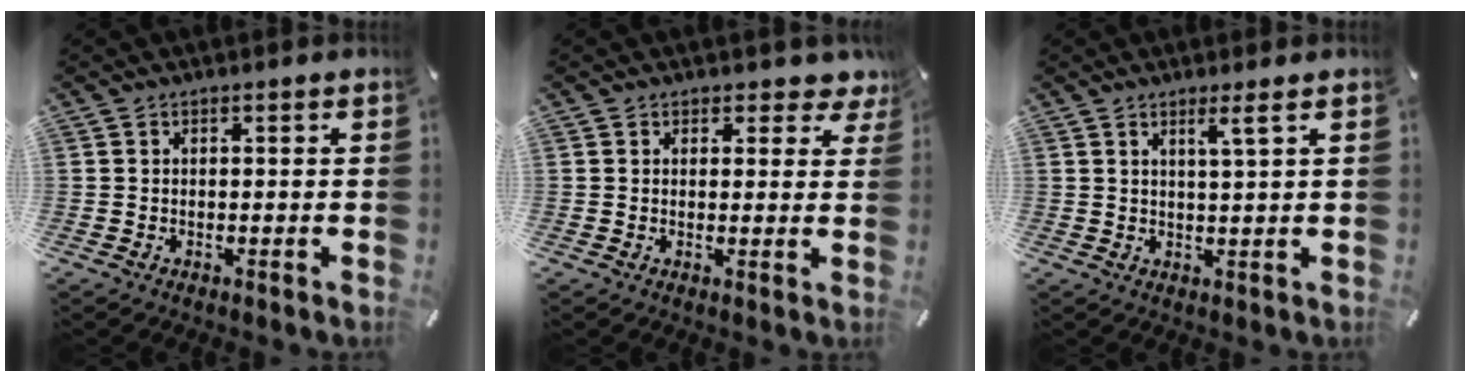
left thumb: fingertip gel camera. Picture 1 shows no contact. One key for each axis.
{"total": 3.9, "fx": 2.7, "fy": 2.4, "fz": 1.3, "tx": -0.004, "ty": -0.016, "tz": 0.042}
{"total": 3.7, "fx": 2.2, "fy": -0.4, "fz": 3.0, "tx": -0.063, "ty": -0.005, "tz": 0.035}